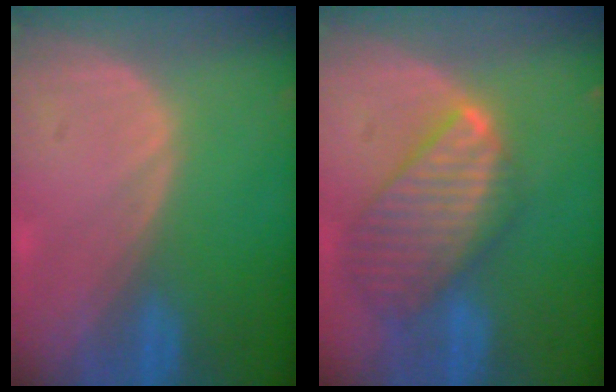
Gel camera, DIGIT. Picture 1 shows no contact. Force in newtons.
{"total": 9.7, "press": 8.4, "slide": 4.9}